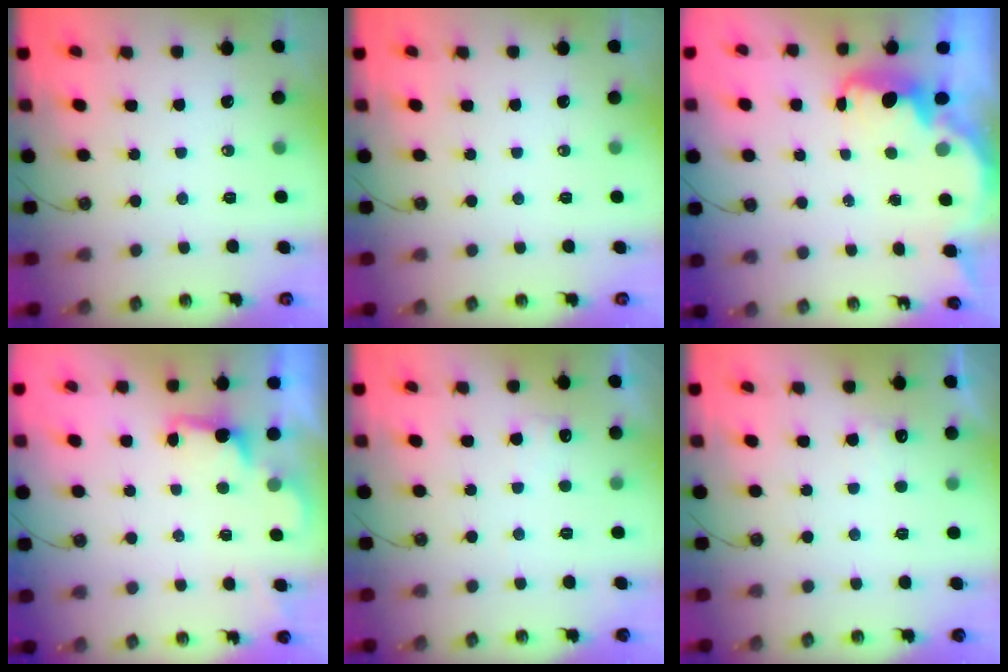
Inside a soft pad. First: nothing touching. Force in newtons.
{"total": 0.0}
{"total": 2.7, "press": 2.7, "slide": 0.4}
{"total": 1.8, "press": 1.5, "slide": 1.0}
{"total": 5.1, "press": 4.9, "slide": 1.3}
{"total": 6.5, "press": 6.3, "slide": 1.2}